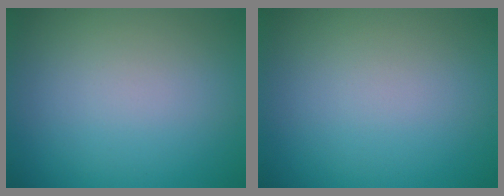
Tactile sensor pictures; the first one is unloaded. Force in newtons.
{"total": 0.0}